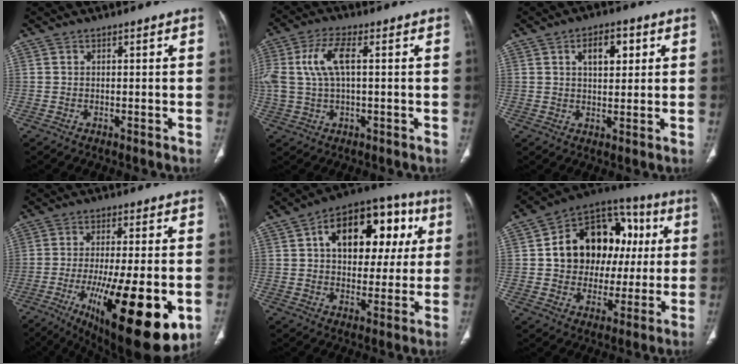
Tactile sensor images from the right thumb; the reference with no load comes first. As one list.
[{"total": 9.1, "force": [1.6, 3.8, 8.1], "torque": [-0.195, 0.022, 0.035]}, {"total": 6.6, "force": [2.4, 3.6, 5.0], "torque": [-0.058, -0.004, 0.038]}, {"total": 24.2, "force": [-7.7, 7.1, 21.8], "torque": [-0.306, -0.022, -0.099]}, {"total": 20.0, "force": [5.7, 12.3, 14.8], "torque": [-0.162, 0.022, 0.080]}, {"total": 21.1, "force": [3.1, 15.9, 13.5], "torque": [-0.155, 0.034, 0.053]}]